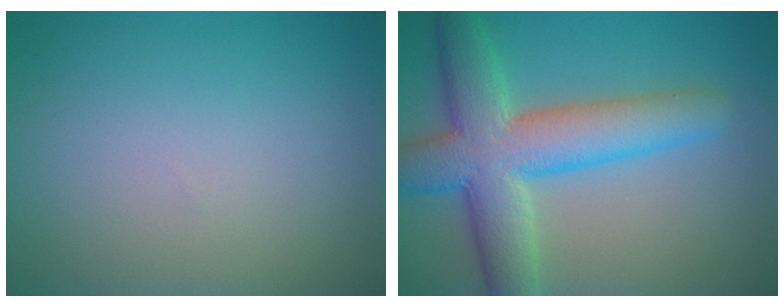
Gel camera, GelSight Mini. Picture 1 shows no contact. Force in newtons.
{"total": 8.9, "press": 8.9, "slide": 0.4}